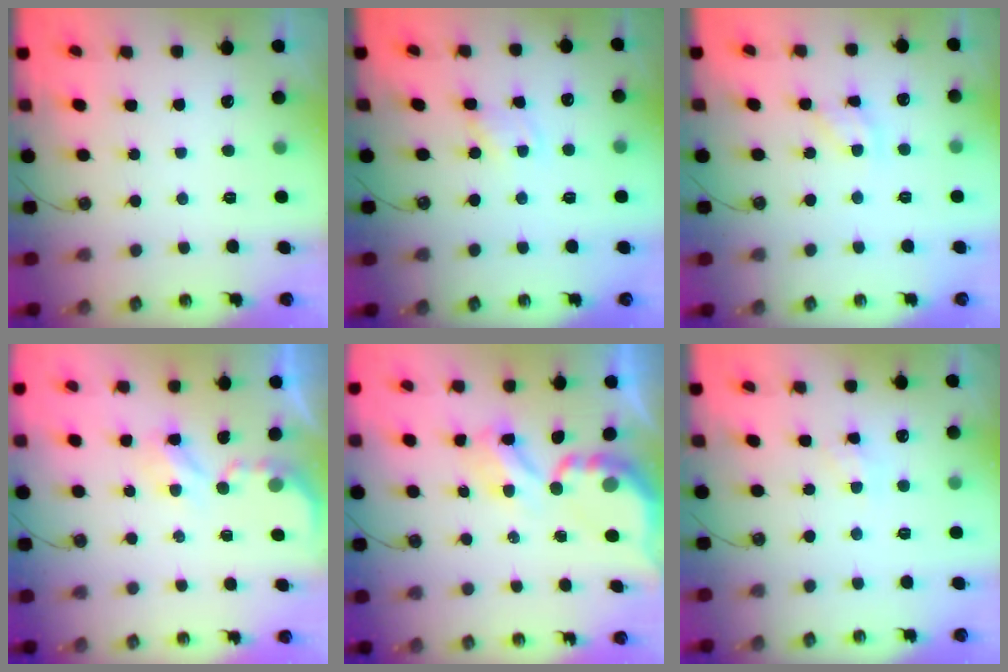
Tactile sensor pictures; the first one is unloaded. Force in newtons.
{"total": 1.4, "press": 1.4, "slide": 0.2}
{"total": 8.2, "press": 8.2, "slide": 0.4}
{"total": 2.8, "press": 2.8, "slide": 0.4}
{"total": 6.3, "press": 6.3, "slide": 0.4}
{"total": 3.5, "press": 3.5, "slide": 0.5}